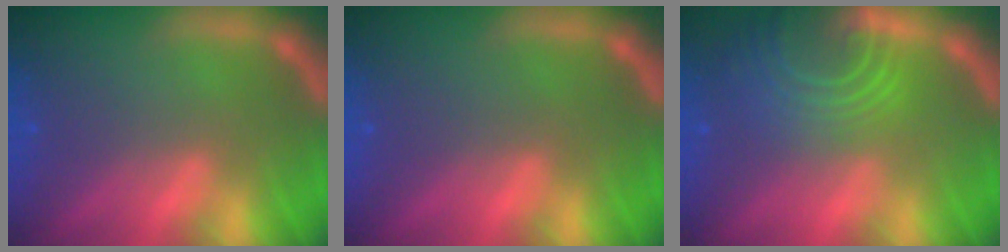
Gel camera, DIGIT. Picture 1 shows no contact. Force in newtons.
{"total": 0.0}
{"total": 9.0}